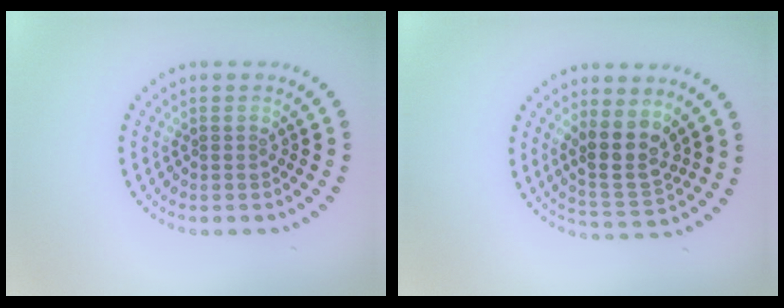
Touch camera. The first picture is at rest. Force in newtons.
{"total": 3.8, "press": 3.4, "slide": 1.6}